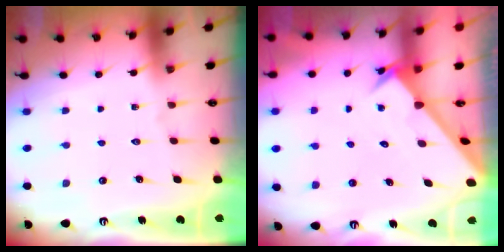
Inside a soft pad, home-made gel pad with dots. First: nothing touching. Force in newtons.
{"total": 2.7, "press": 2.7, "slide": 0.2}